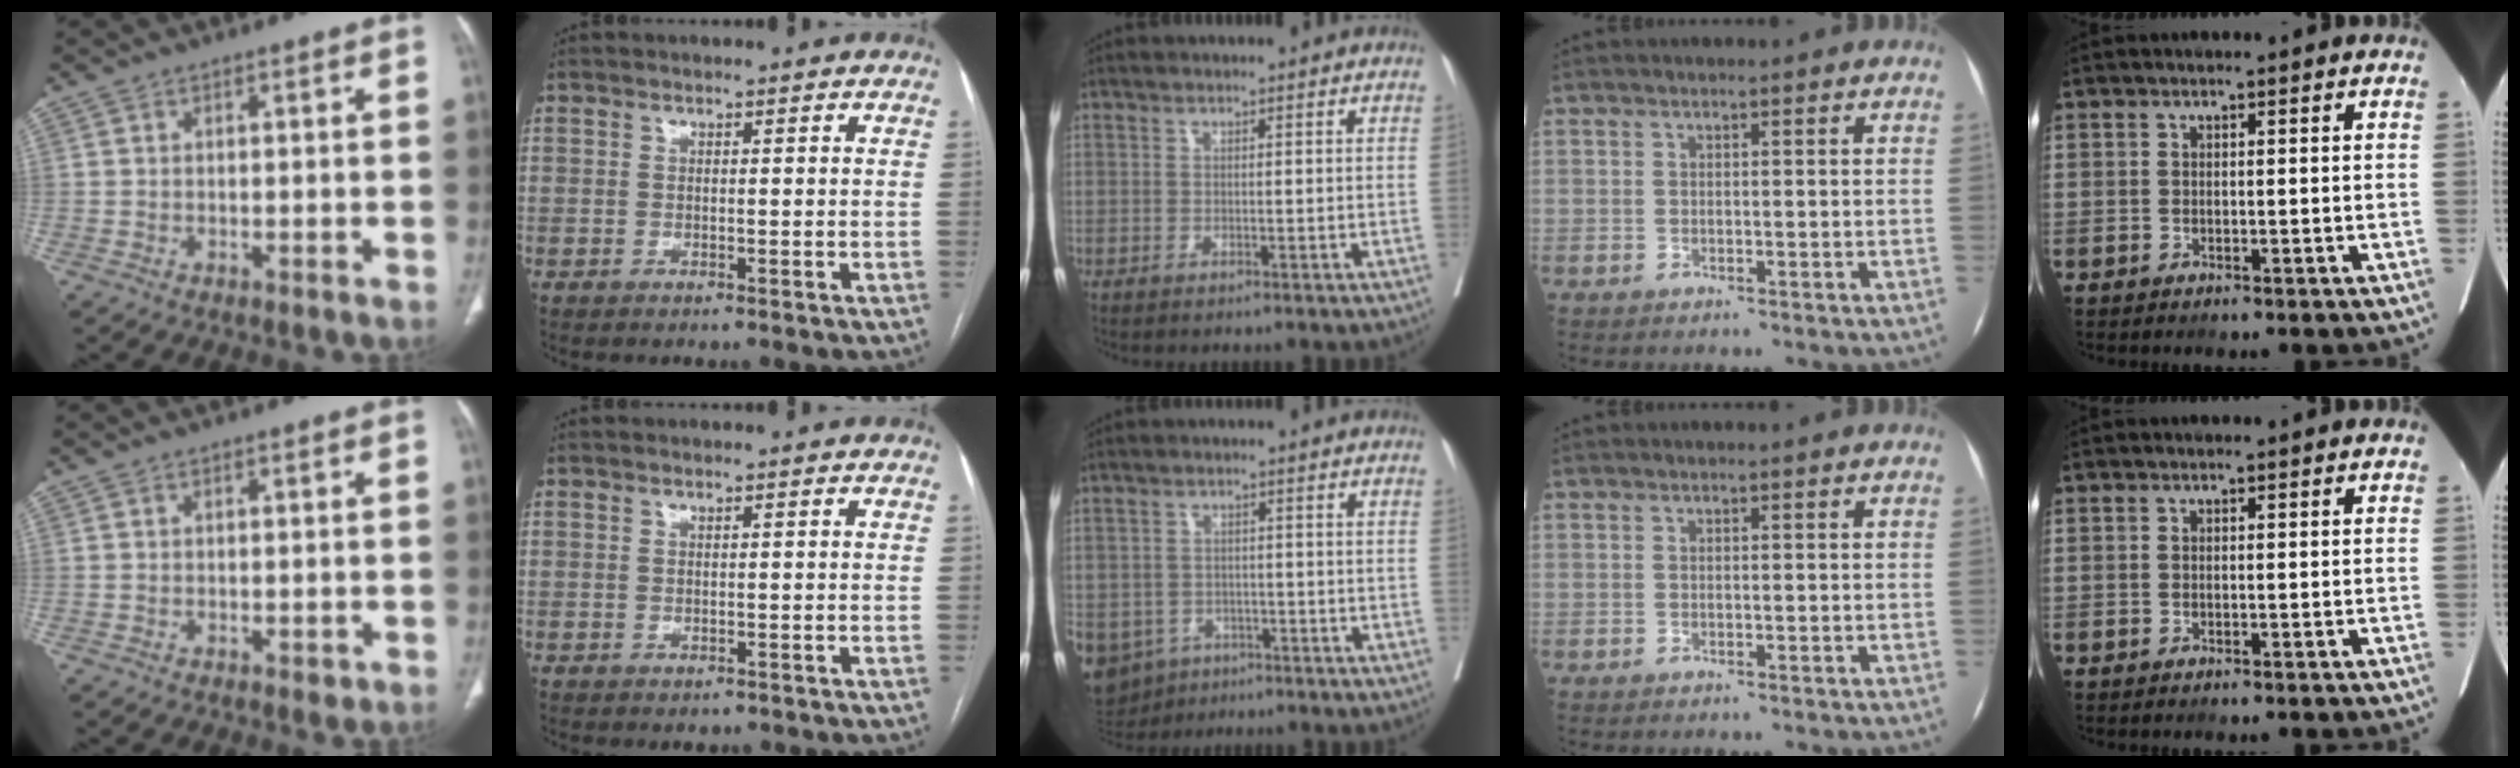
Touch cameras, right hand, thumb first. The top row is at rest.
{"thumb": {"total": 1.3, "force": [-0.2, 0.8, 1.0], "torque": [-0.009, -0.002, -0.001]}, "index": {"total": 0.6, "force": [0.0, 0.5, 0.4], "torque": [-0.001, 0.000, 0.003]}, "middle": {"total": 11.1, "force": [-6.2, 8.7, 3.1], "torque": [-0.090, -0.004, -0.084]}}